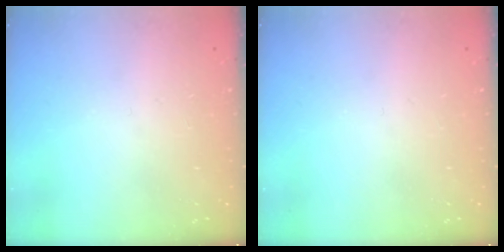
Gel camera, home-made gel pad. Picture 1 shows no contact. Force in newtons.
{"total": 0.0}